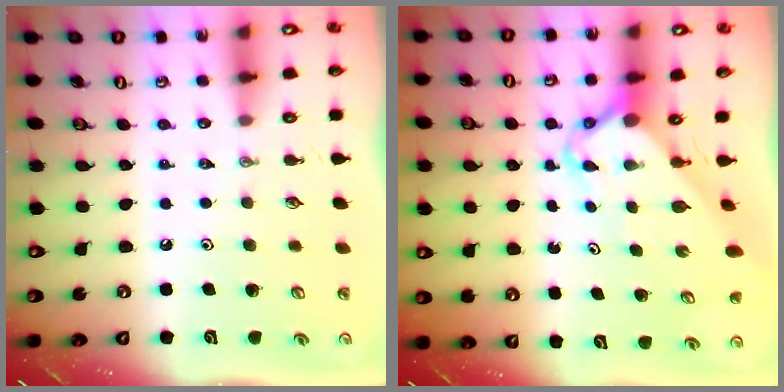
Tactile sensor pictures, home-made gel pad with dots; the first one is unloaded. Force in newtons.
{"total": 4.6, "press": 4.6, "slide": 0.3}